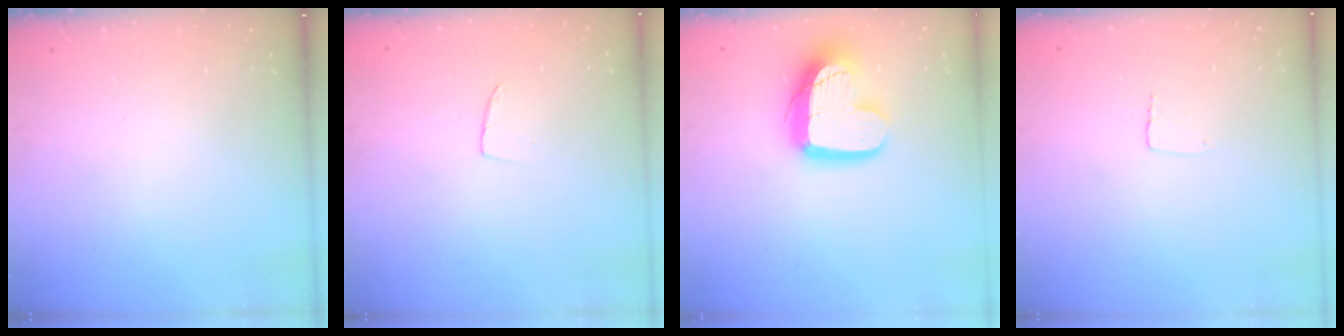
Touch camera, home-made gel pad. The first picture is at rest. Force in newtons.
{"total": 3.9, "press": 3.9, "slide": 0.3}
{"total": 16.0, "press": 15.9, "slide": 1.5}
{"total": 2.7, "press": 2.7, "slide": 0.1}